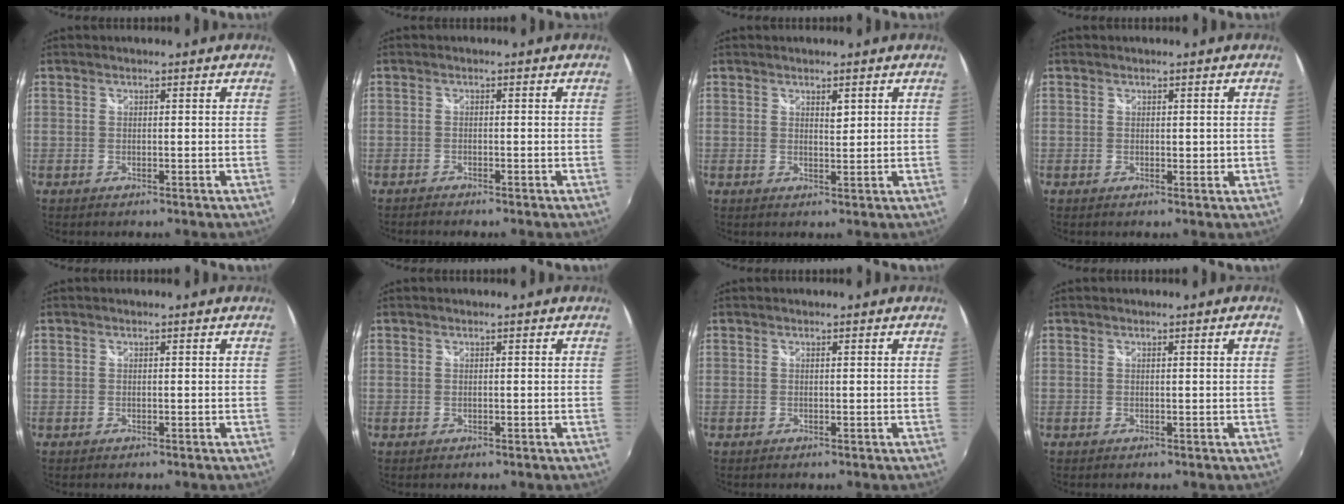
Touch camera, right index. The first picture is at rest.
{"total": 1.6, "force": [-1.5, 0.3, 0.2], "torque": [-0.017, -0.008, -0.027]}
{"total": 1.7, "force": [0.9, 0.6, 1.3], "torque": [-0.017, 0.002, 0.015]}
{"total": 0.8, "force": [0.2, 0.6, 0.5], "torque": [-0.004, 0.003, 0.005]}
{"total": 0.0}
{"total": 0.0}
{"total": 0.0}
{"total": 1.2, "force": [0.3, -0.3, 1.1], "torque": [-0.014, 0.002, 0.005]}